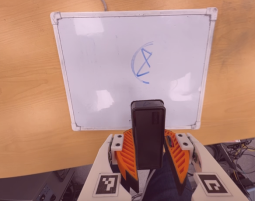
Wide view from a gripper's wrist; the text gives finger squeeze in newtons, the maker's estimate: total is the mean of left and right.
{"total": 6.7, "left": 7.4, "right": 5.9}